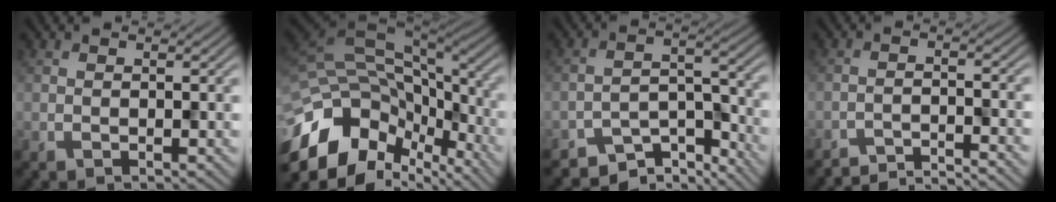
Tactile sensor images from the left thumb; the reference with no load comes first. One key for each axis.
{"total": 15.1, "fx": -6.6, "fy": 9.1, "fz": 10.1, "tx": -0.262, "ty": -0.031, "tz": -0.098}
{"total": 7.9, "fx": -6.8, "fy": 2.6, "fz": 3.0, "tx": -0.040, "ty": -0.001, "tz": -0.120}
{"total": 4.6, "fx": -4.4, "fy": 0.2, "fz": 1.4, "tx": -0.021, "ty": 0.007, "tz": -0.079}